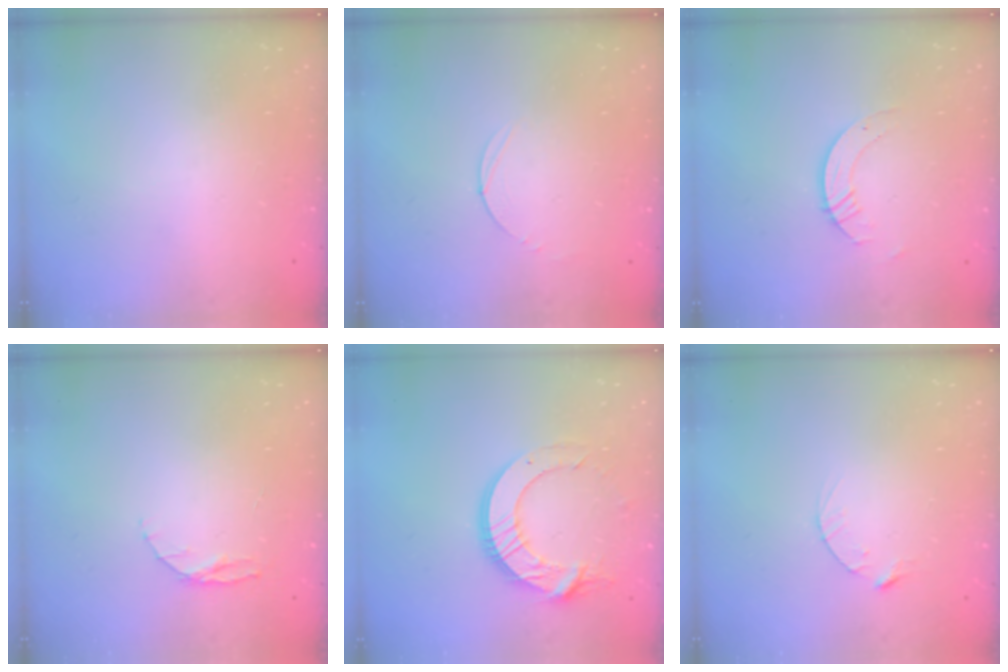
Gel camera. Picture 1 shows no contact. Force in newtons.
{"total": 3.0, "press": 3.0, "slide": 0.3}
{"total": 3.7, "press": 3.6, "slide": 0.4}
{"total": 4.9, "press": 4.8, "slide": 0.5}
{"total": 14.7, "press": 14.7, "slide": 1.6}
{"total": 2.8, "press": 2.8, "slide": 0.4}